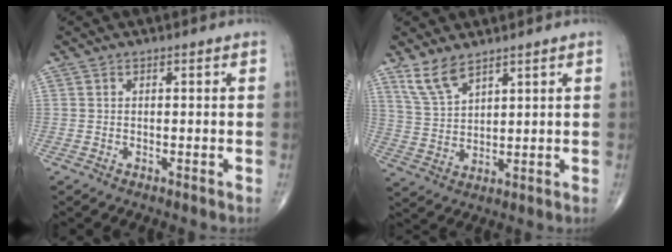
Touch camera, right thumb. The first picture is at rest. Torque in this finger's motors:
{"motor_torque": [0.00, 0.04, 0.12, 0.11, 0.00]}